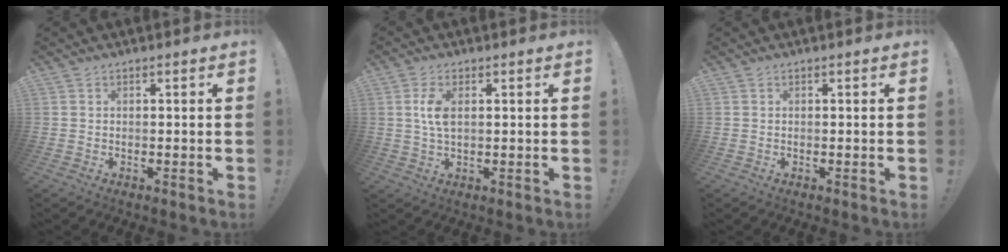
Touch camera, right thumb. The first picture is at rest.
{"total": 5.3, "force": [1.0, 2.6, 4.5], "torque": [-0.095, -0.002, 0.012]}
{"total": 0.0}